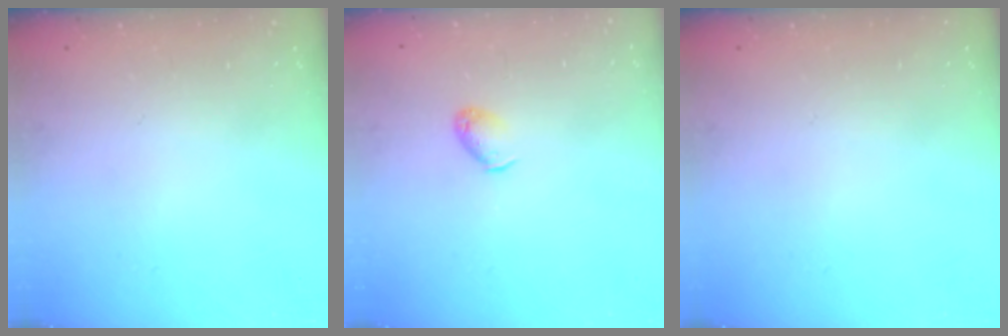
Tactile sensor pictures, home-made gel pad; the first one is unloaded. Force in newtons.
{"total": 4.5, "press": 4.4, "slide": 0.7}
{"total": 0.0}